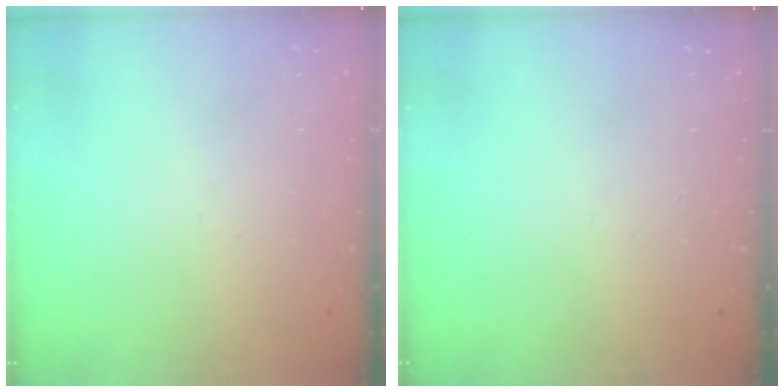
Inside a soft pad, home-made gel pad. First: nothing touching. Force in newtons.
{"total": 0.0}